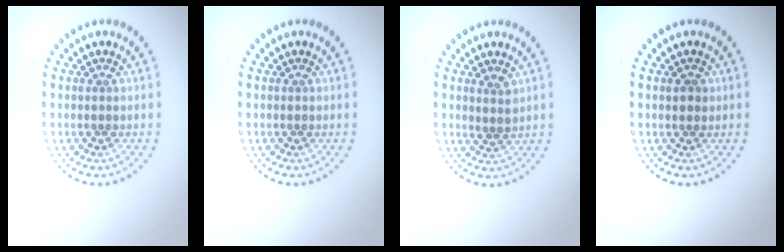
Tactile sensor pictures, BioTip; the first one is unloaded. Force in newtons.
{"total": 0.0}
{"total": 1.5, "press": 1.3, "slide": 0.8}
{"total": 1.0, "press": 1.0, "slide": 0.1}